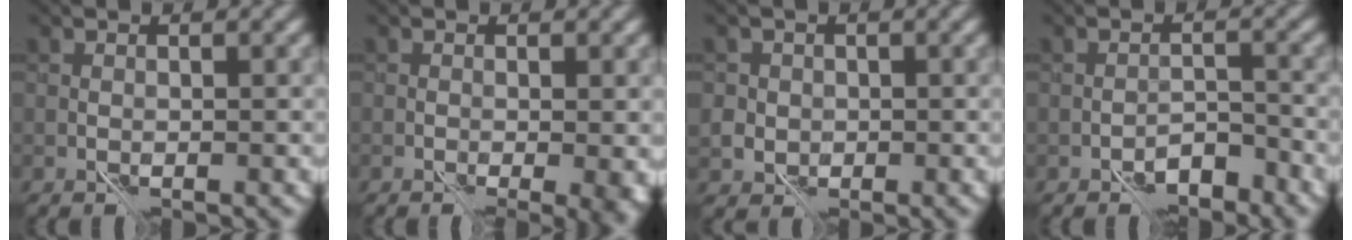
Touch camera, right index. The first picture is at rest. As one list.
[{"total": 2.5, "force": [-0.6, 1.1, 2.2], "torque": [-0.027, -0.004, -0.010]}, {"total": 3.1, "force": [0.0, 2.9, 1.0], "torque": [-0.001, 0.014, -0.017]}, {"total": 3.6, "force": [-3.0, 1.4, 1.6], "torque": [-0.016, 0.002, -0.049]}]